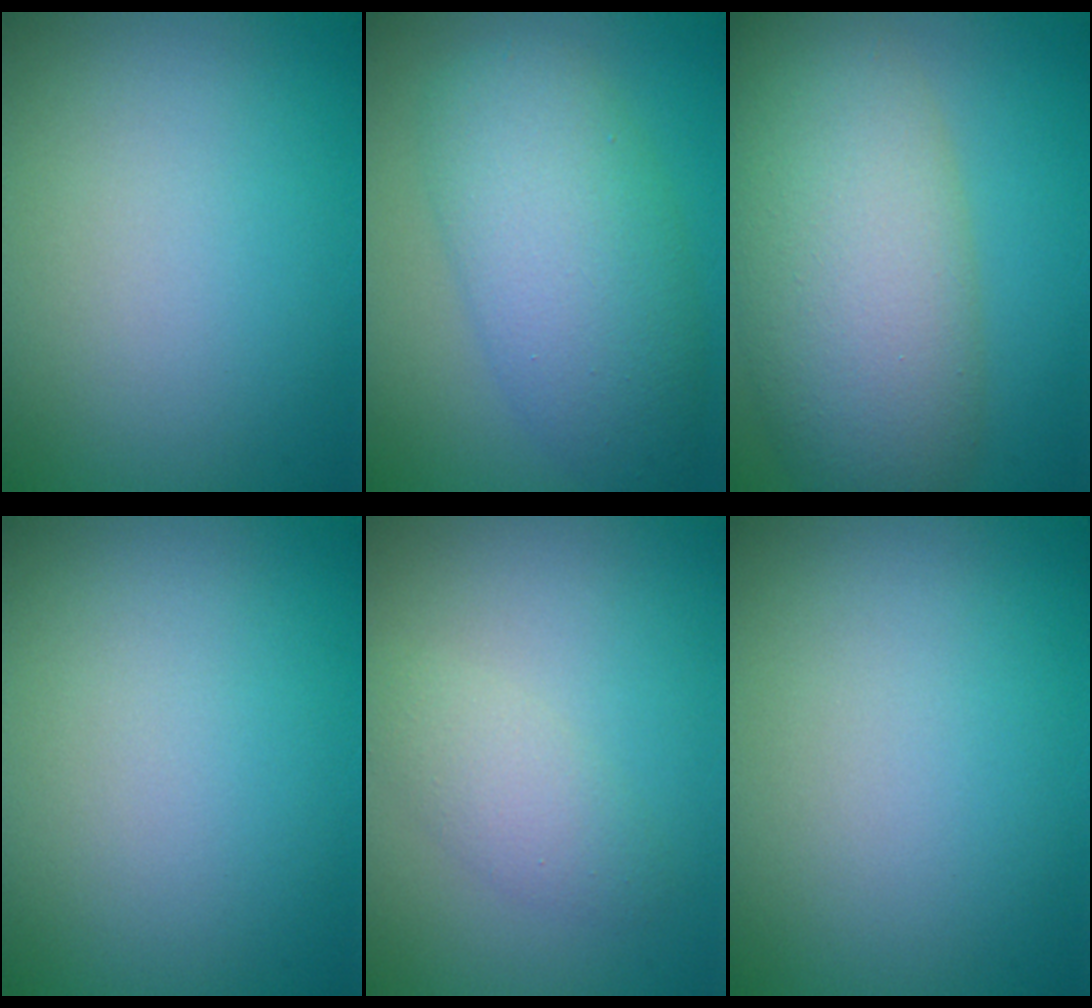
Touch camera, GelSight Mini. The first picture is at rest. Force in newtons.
{"total": 7.0, "press": 7.0, "slide": 0.1}
{"total": 10.0, "press": 9.9, "slide": 0.8}
{"total": 0.0}
{"total": 2.3, "press": 2.3, "slide": 0.2}
{"total": 0.0}